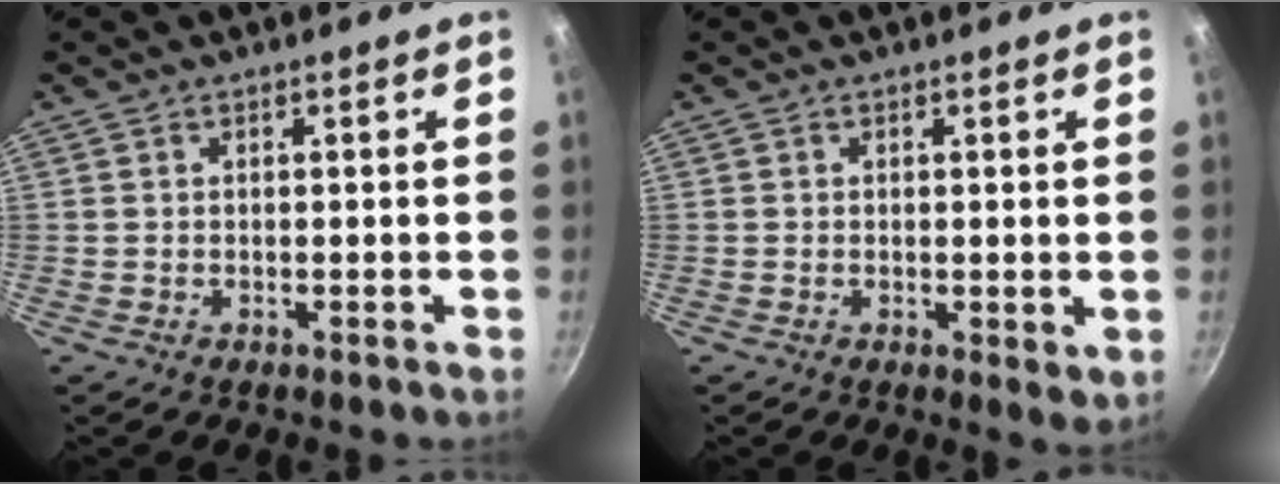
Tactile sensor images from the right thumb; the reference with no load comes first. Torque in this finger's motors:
{"motor_torque": [-0.70, -0.05, -0.28, -0.29, -0.07]}